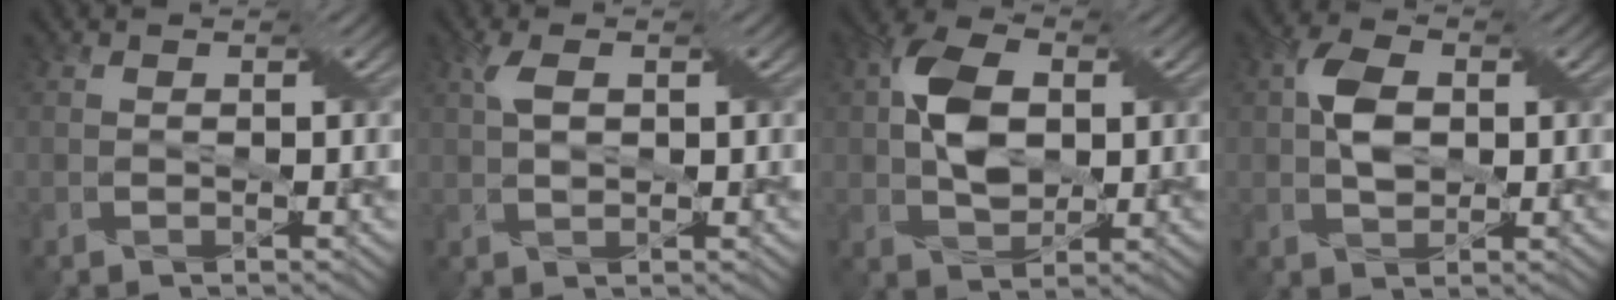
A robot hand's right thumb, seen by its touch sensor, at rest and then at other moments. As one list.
[{"total": 2.7, "force": [0.8, 1.2, 2.3], "torque": [-0.054, 0.008, 0.017]}, {"total": 7.3, "force": [0.9, 4.7, 5.5], "torque": [-0.113, 0.010, 0.012]}, {"total": 4.6, "force": [0.5, 3.0, 3.5], "torque": [-0.072, 0.006, 0.003]}]